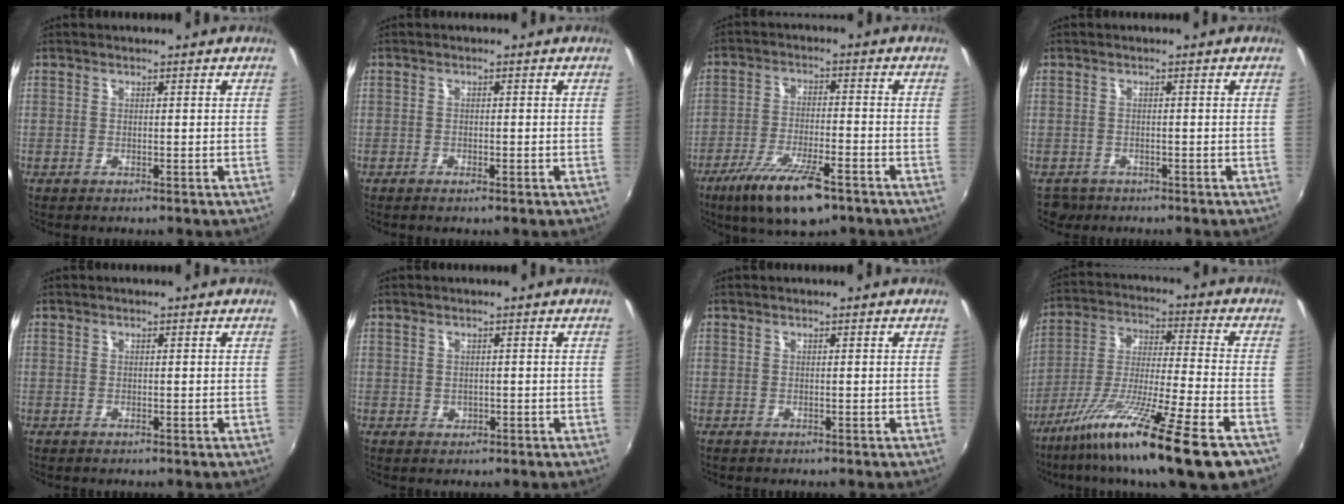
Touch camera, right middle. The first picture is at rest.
{"total": 1.5, "force": [-1.0, 0.5, 1.0], "torque": [-0.018, -0.002, -0.017]}
{"total": 12.7, "force": [-8.3, 3.6, 8.9], "torque": [-0.186, -0.026, -0.145]}
{"total": 2.5, "force": [-1.7, 1.7, 0.4], "torque": [-0.015, -0.004, -0.028]}
{"total": 0.0}
{"total": 1.1, "force": [-0.2, 1.0, 0.4], "torque": [-0.002, 0.000, -0.002]}
{"total": 0.0}
{"total": 20.7, "force": [-13.5, 1.0, 15.7], "torque": [-0.289, -0.057, -0.232]}